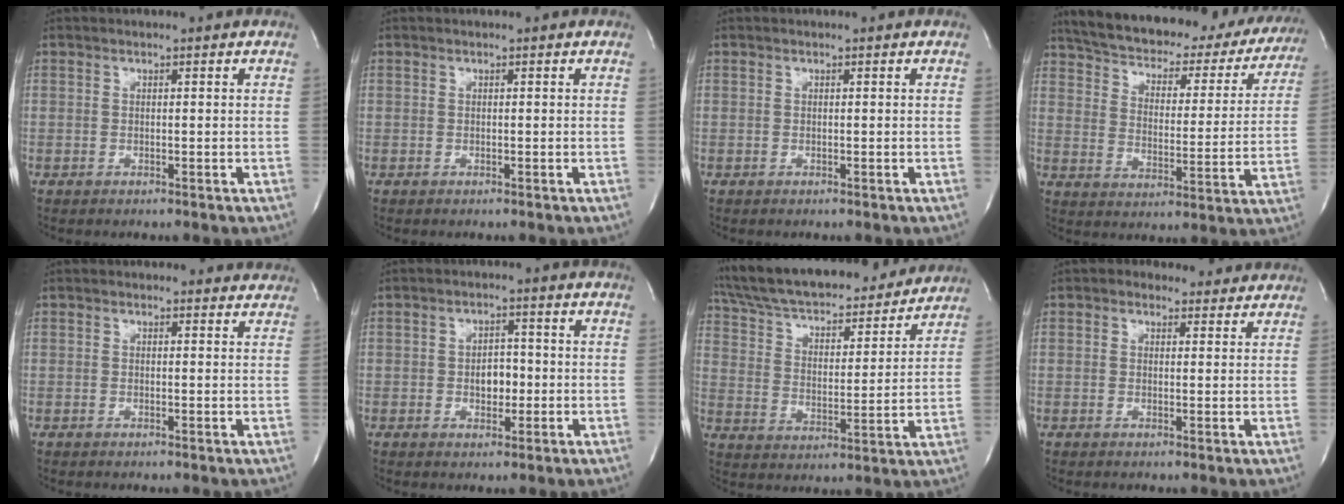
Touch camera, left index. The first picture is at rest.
{"total": 0.0}
{"total": 0.0}
{"total": 27.8, "force": [24.0, 9.1, 10.4], "torque": [-0.169, -0.017, 0.300]}
{"total": 2.3, "force": [2.1, 1.0, -0.1], "torque": [0.004, -0.003, 0.007]}
{"total": 3.7, "force": [-0.6, 2.3, 2.9], "torque": [-0.041, 0.007, -0.006]}
{"total": 24.7, "force": [22.1, 6.0, 9.3], "torque": [-0.170, 0.017, 0.325]}
{"total": 4.4, "force": [3.7, 2.4, 0.7], "torque": [-0.004, 0.015, 0.040]}